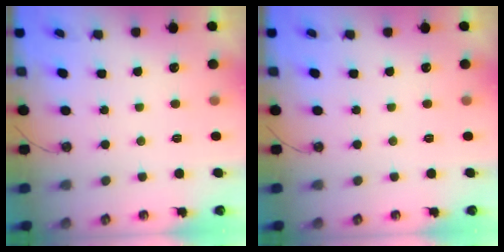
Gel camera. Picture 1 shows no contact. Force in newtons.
{"total": 0.0}